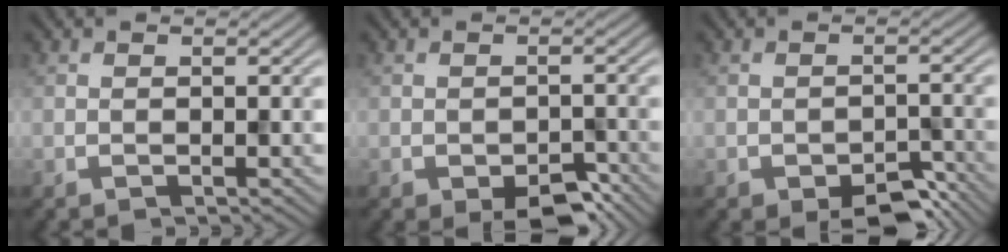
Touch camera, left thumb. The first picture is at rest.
{"total": 4.5, "force": [-2.9, 2.0, 2.8], "torque": [-0.039, -0.005, -0.038]}
{"total": 5.1, "force": [-3.4, 2.3, 3.1], "torque": [-0.043, -0.003, -0.045]}